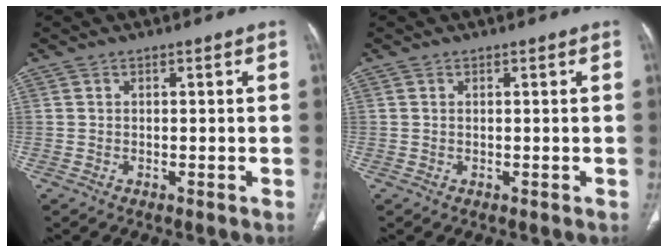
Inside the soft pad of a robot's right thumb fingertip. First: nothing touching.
{"total": 0.0}